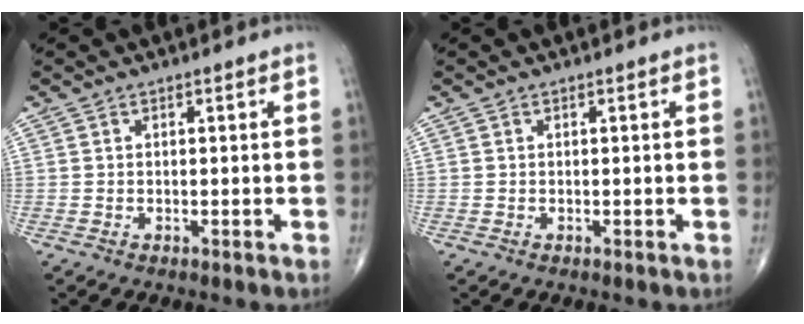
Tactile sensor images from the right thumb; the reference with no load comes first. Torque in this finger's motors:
{"motor_torque": [-0.01, 0.01, 0.07, 0.06, 0.00]}